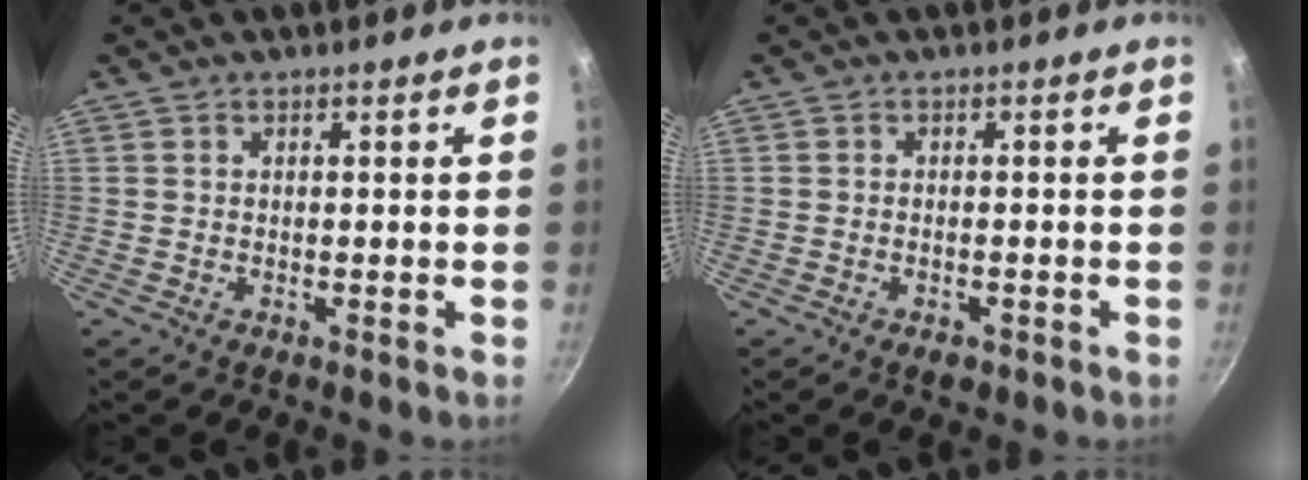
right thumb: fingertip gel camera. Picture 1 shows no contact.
{"total": 1.7, "force": [-1.0, 0.8, 1.0], "torque": [-0.016, 0.004, -0.013]}